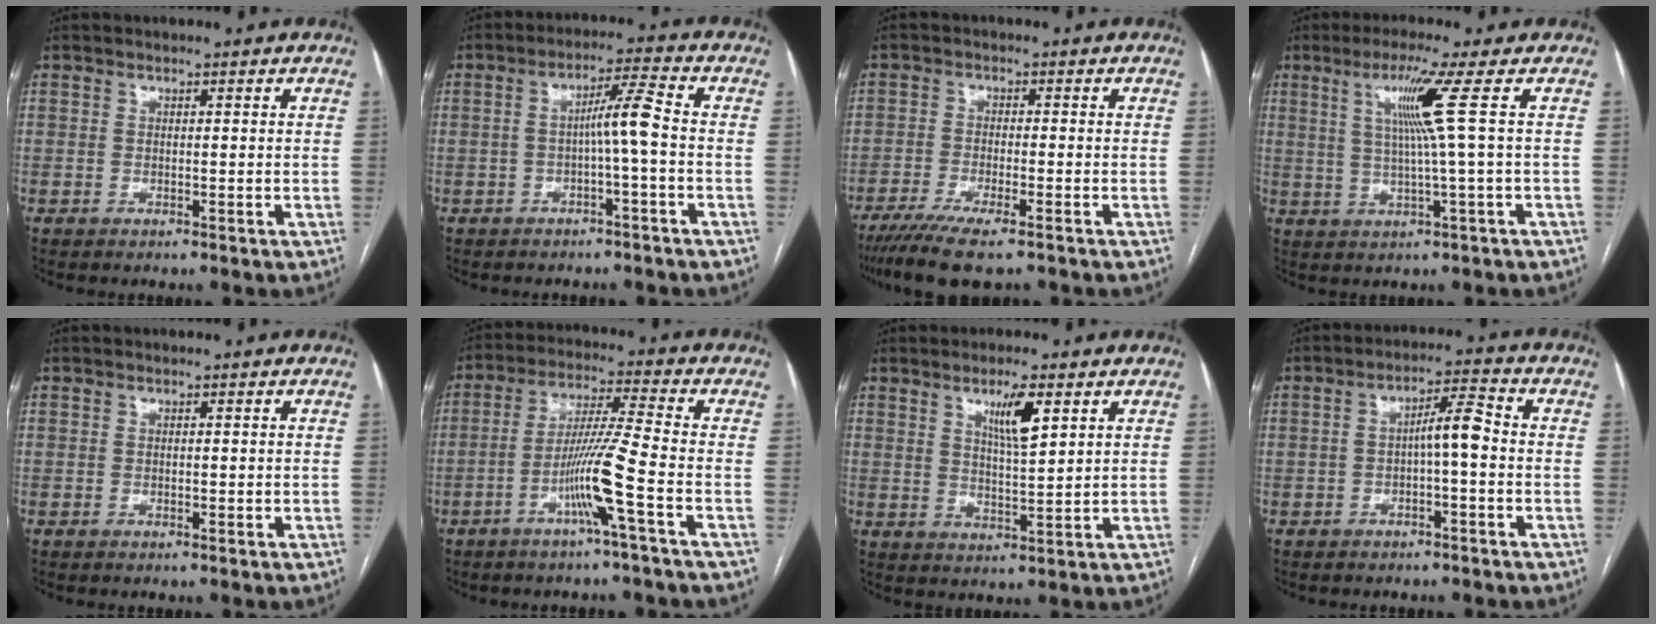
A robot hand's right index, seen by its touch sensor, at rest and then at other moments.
{"total": 5.4, "force": [-0.9, -0.3, 5.3], "torque": [-0.090, 0.019, -0.014]}
{"total": 8.7, "force": [-6.6, 0.8, 5.6], "torque": [-0.090, -0.020, -0.105]}
{"total": 7.0, "force": [1.9, -2.5, 6.2], "torque": [-0.121, -0.001, 0.045]}
{"total": 0.0}
{"total": 9.0, "force": [-3.7, -1.6, 8.1], "torque": [-0.158, 0.000, -0.074]}
{"total": 5.7, "force": [2.9, 0.6, 4.9], "torque": [-0.085, -0.006, 0.051]}
{"total": 5.2, "force": [-0.6, 0.9, 5.1], "torque": [-0.082, 0.021, -0.008]}